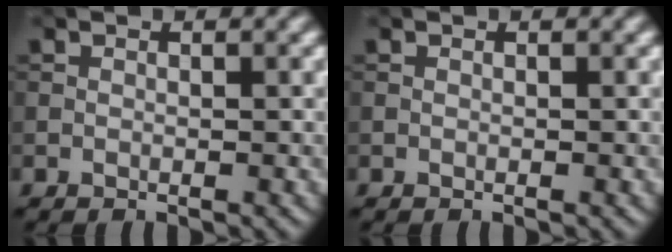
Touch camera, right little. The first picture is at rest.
{"total": 0.0}